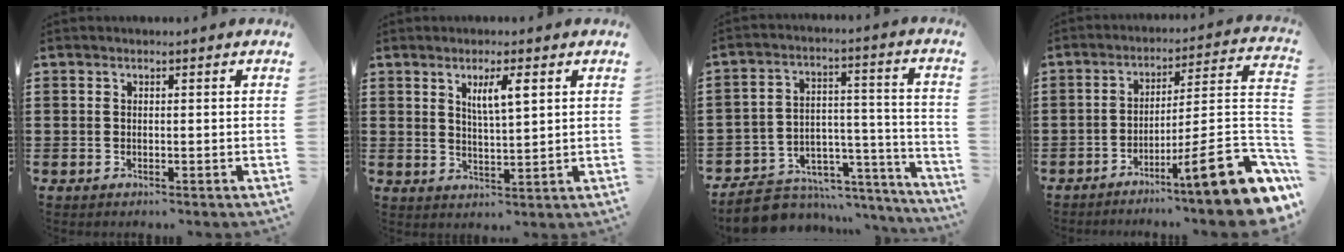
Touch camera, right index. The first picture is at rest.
{"total": 4.1, "force": [1.8, 0.8, 3.6], "torque": [-0.065, 0.003, 0.027]}
{"total": 6.6, "force": [-5.5, 3.4, 1.3], "torque": [-0.033, 0.009, -0.102]}
{"total": 13.1, "force": [-6.3, 1.9, 11.4], "torque": [-0.167, -0.001, -0.108]}